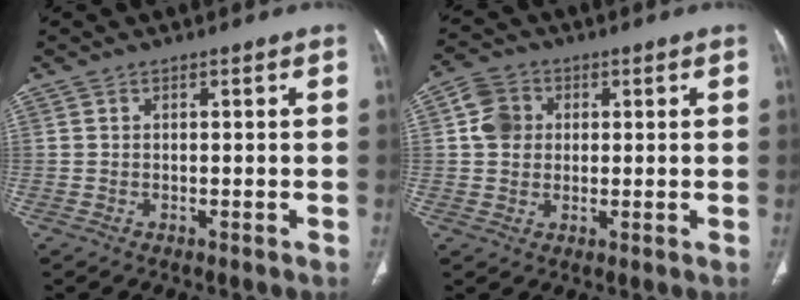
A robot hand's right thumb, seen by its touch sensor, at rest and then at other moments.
{"total": 6.1, "force": [1.2, 5.3, 2.7], "torque": [-0.038, 0.006, 0.017]}